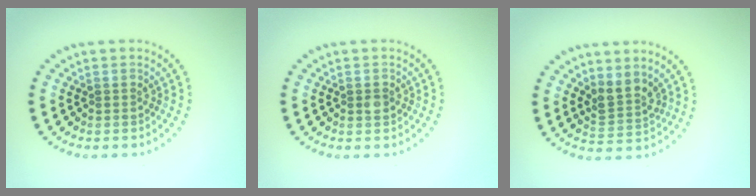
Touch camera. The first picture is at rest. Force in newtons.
{"total": 0.9, "press": 0.9, "slide": 0.0}
{"total": 2.6, "press": 1.9, "slide": 1.7}